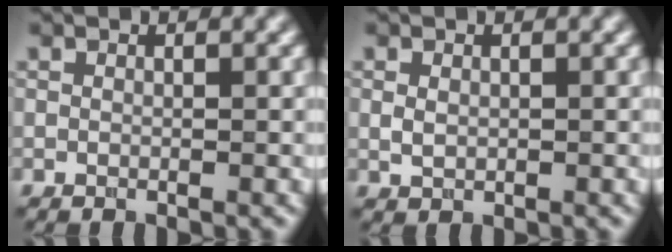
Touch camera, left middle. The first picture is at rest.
{"total": 1.3, "force": [0.2, 0.9, 0.8], "torque": [-0.018, -0.001, 0.006]}